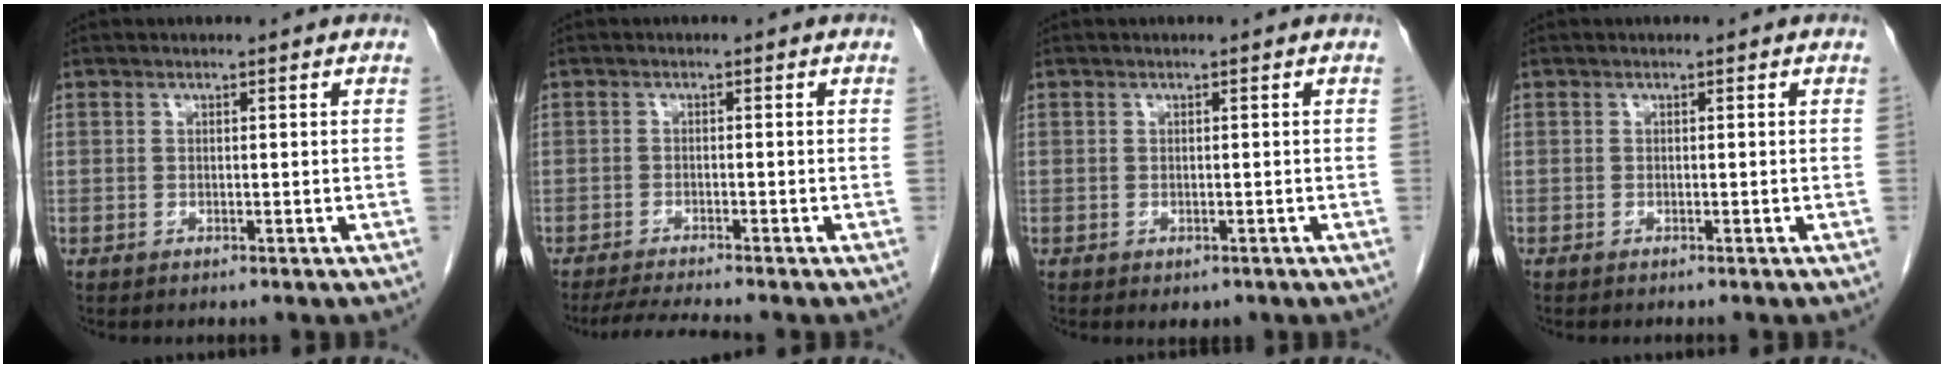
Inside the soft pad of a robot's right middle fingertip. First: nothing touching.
{"total": 4.7, "force": [-4.2, -0.8, 1.9], "torque": [-0.034, -0.019, -0.073]}
{"total": 1.4, "force": [-0.8, 0.9, 0.7], "torque": [-0.006, -0.001, -0.002]}
{"total": 0.9, "force": [-0.8, 0.1, 0.4], "torque": [-0.007, -0.002, -0.011]}